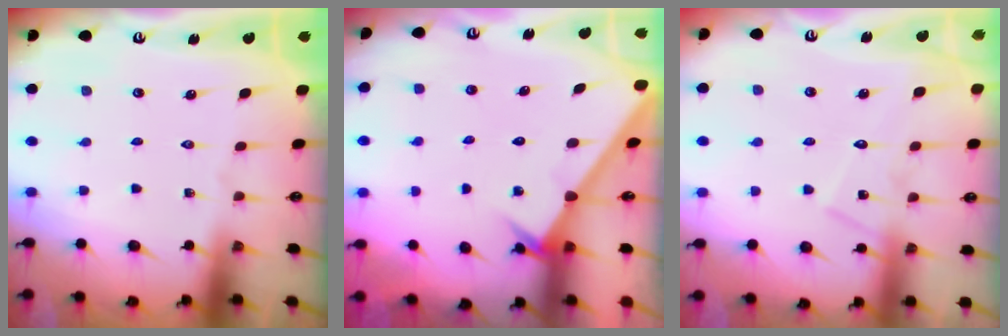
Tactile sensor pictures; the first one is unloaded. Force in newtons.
{"total": 2.6, "press": 2.6, "slide": 0.1}
{"total": 10.1, "press": 10.1, "slide": 0.7}